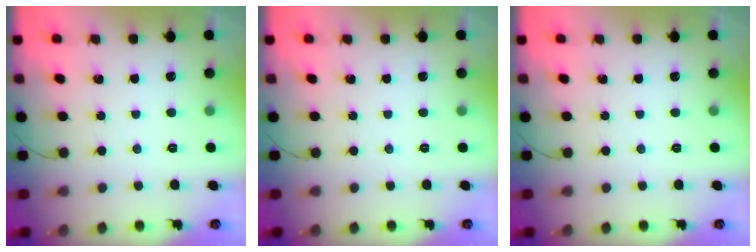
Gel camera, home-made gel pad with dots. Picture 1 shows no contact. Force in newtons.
{"total": 0.0}
{"total": 0.0}